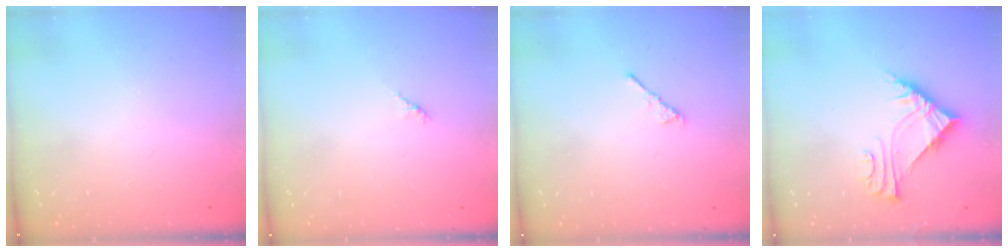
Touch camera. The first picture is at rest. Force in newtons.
{"total": 1.7, "press": 1.6, "slide": 0.5}
{"total": 2.9, "press": 2.8, "slide": 0.7}
{"total": 7.0, "press": 7.0, "slide": 0.4}